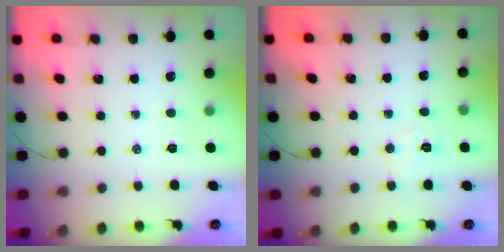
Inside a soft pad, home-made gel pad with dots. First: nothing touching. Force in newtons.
{"total": 5.1, "press": 5.0, "slide": 1.0}